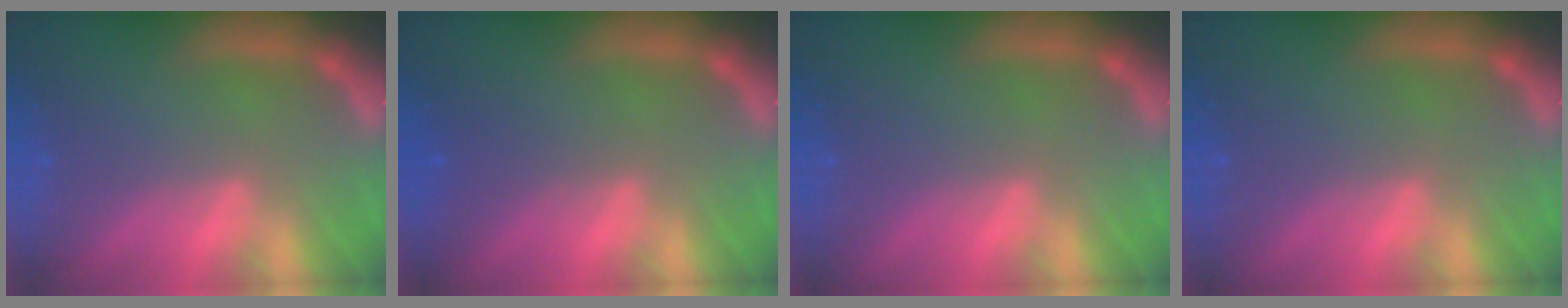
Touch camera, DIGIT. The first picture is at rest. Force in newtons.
{"total": 1.5}
{"total": 0.0}
{"total": 0.0}